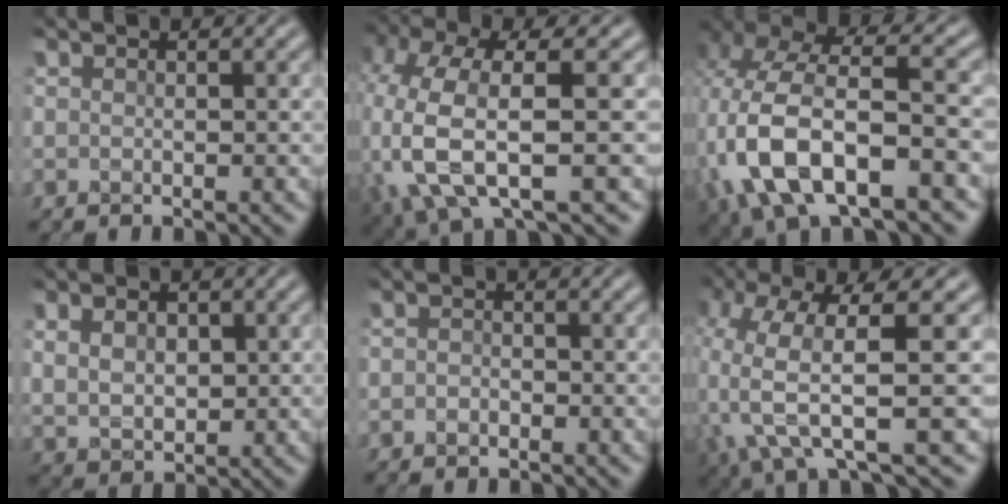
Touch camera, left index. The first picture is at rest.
{"total": 8.1, "force": [-1.1, 3.8, 7.0], "torque": [-0.162, -0.008, -0.020]}
{"total": 10.8, "force": [-3.9, 5.1, 8.6], "torque": [-0.189, 0.005, -0.072]}
{"total": 3.5, "force": [1.1, 2.5, 2.2], "torque": [-0.047, 0.004, 0.024]}
{"total": 0.7, "force": [-0.3, 0.6, 0.3], "torque": [-0.007, 0.003, -0.010]}
{"total": 8.3, "force": [0.6, 3.0, 7.7], "torque": [-0.172, -0.015, 0.017]}